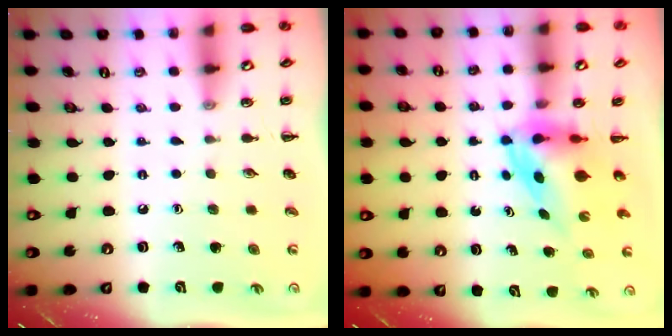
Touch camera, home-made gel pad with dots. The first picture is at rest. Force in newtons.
{"total": 3.7, "press": 3.6, "slide": 1.0}